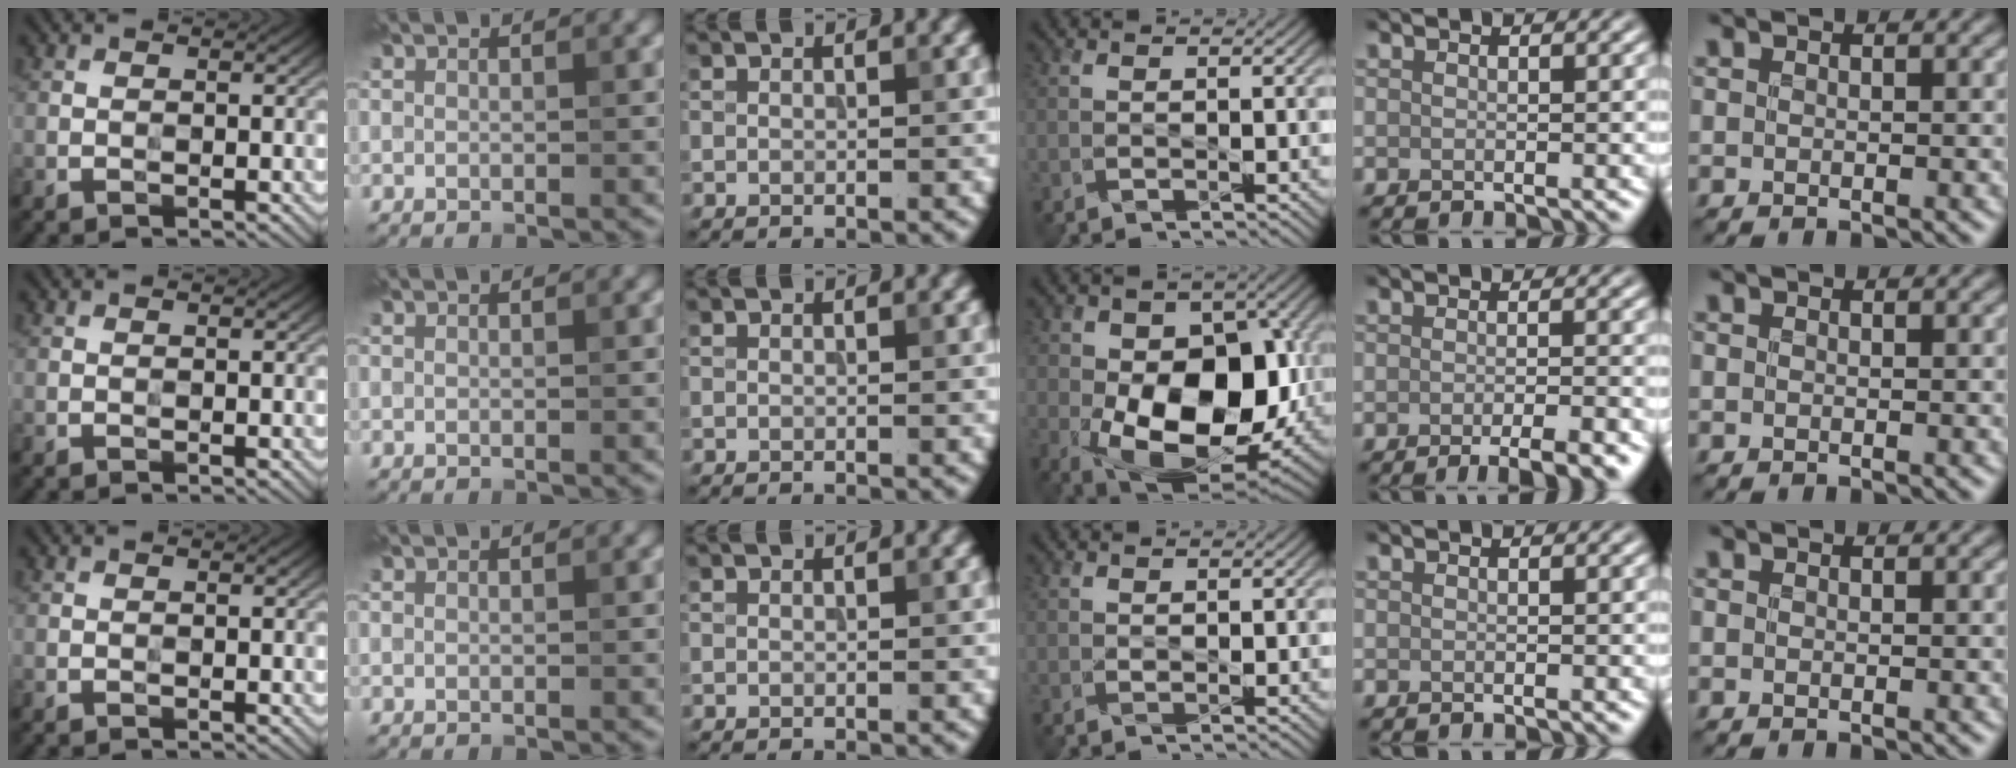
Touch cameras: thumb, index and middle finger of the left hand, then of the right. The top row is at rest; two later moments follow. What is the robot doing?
{"motion": "wipe", "object": "measuring cup"}